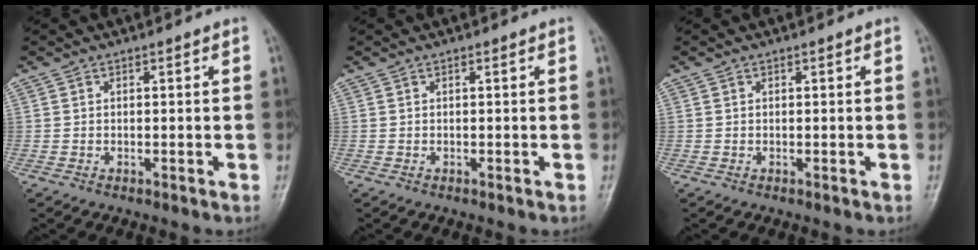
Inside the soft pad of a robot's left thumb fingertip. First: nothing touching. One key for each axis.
{"total": 0.0}
{"total": 0.0}